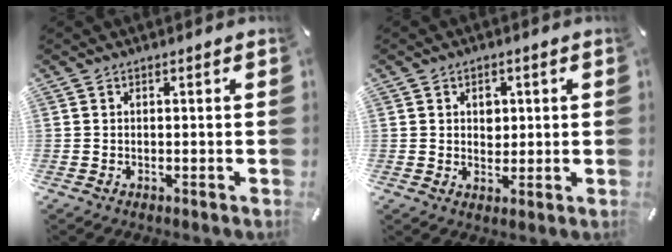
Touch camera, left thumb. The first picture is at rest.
{"total": 3.5, "force": [0.8, 3.1, 1.6], "torque": [-0.004, -0.008, 0.006]}